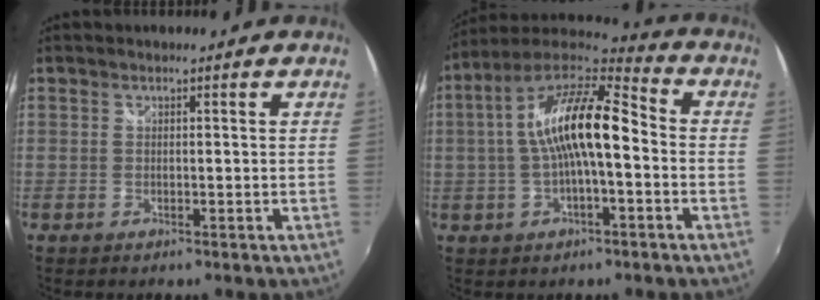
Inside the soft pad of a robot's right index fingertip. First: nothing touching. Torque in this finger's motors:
{"motor_torque": [1.02, -0.28, 1.05, 0.21]}